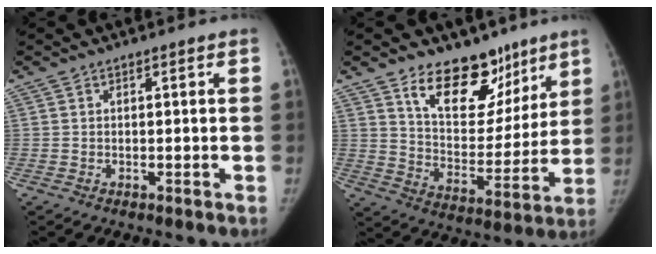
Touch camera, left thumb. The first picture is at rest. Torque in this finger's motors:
{"motor_torque": [1.68, 0.44, 0.89, -1.30, 0.33]}